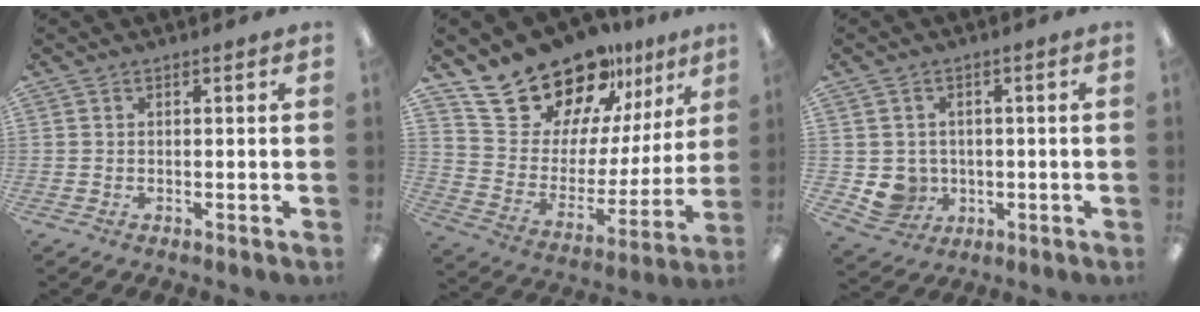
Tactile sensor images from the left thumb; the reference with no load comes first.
{"total": 22.2, "force": [18.4, 10.0, 7.3], "torque": [-0.129, -0.139, 0.334]}
{"total": 5.7, "force": [0.0, 5.6, 1.3], "torque": [-0.025, 0.002, 0.007]}